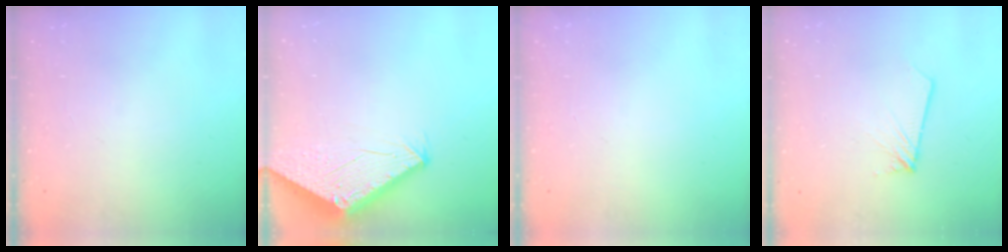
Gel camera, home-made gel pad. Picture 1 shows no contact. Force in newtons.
{"total": 2.8, "press": 2.8, "slide": 0.1}
{"total": 0.0}
{"total": 1.9, "press": 1.9, "slide": 0.1}